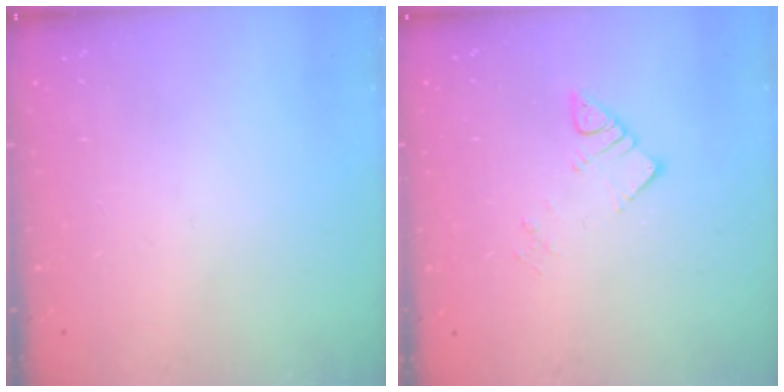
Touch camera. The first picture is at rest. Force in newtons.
{"total": 5.1, "press": 5.1, "slide": 0.4}